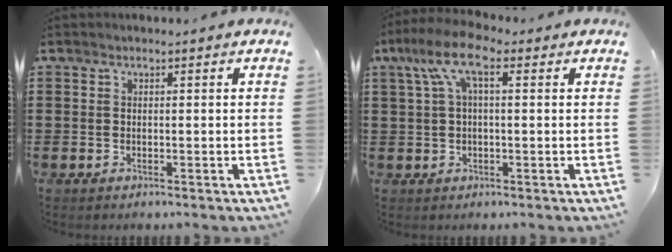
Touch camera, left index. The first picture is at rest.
{"total": 7.7, "force": [2.2, 2.8, 6.8], "torque": [-0.149, 0.008, 0.033]}